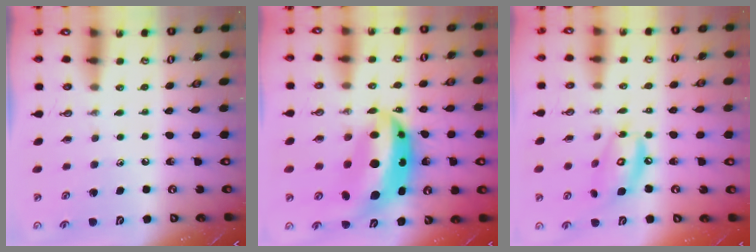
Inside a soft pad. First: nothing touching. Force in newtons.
{"total": 15.1, "press": 15.0, "slide": 1.2}
{"total": 11.7, "press": 11.6, "slide": 0.9}